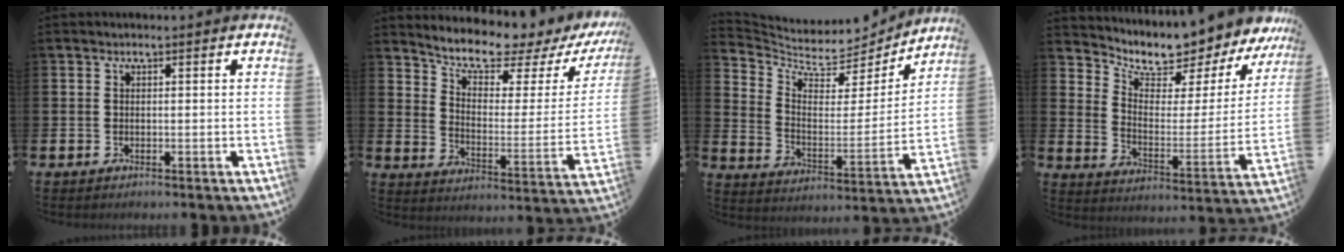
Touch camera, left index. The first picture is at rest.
{"total": 7.5, "force": [6.8, 1.7, 2.8], "torque": [-0.077, -0.055, 0.110]}
{"total": 7.0, "force": [6.3, 2.7, 1.4], "torque": [-0.057, -0.060, 0.103]}
{"total": 7.5, "force": [6.9, 2.2, 1.8], "torque": [-0.065, -0.059, 0.111]}